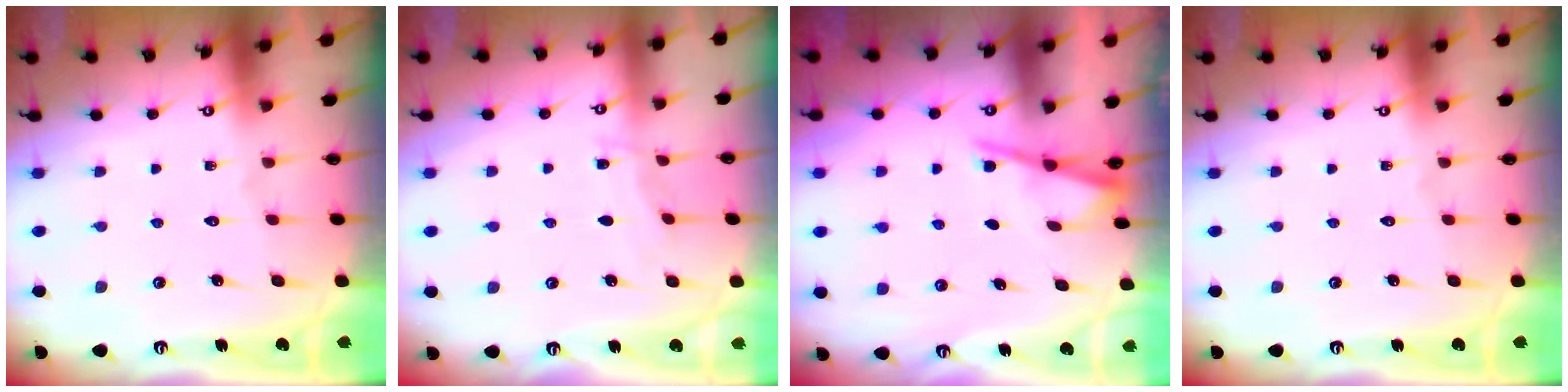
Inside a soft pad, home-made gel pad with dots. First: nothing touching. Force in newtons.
{"total": 2.9, "press": 2.9, "slide": 0.3}
{"total": 2.6, "press": 2.6, "slide": 0.2}
{"total": 0.0}